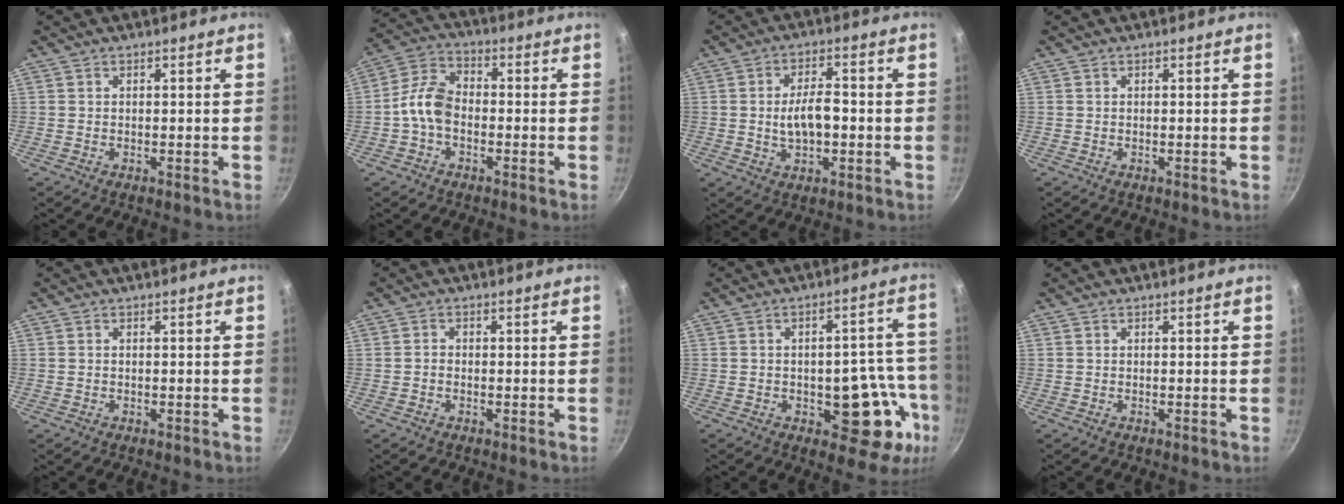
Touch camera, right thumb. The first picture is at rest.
{"total": 7.9, "force": [-1.9, 5.4, 5.5], "torque": [-0.095, 0.032, -0.051]}
{"total": 7.6, "force": [-0.8, 4.0, 6.4], "torque": [-0.098, 0.018, -0.010]}
{"total": 0.0}
{"total": 0.0}
{"total": 1.1, "force": [-0.4, 0.9, 0.5], "torque": [-0.007, 0.006, -0.009]}
{"total": 14.8, "force": [-4.8, 8.3, 11.3], "torque": [-0.063, 0.033, -0.056]}
{"total": 0.0}